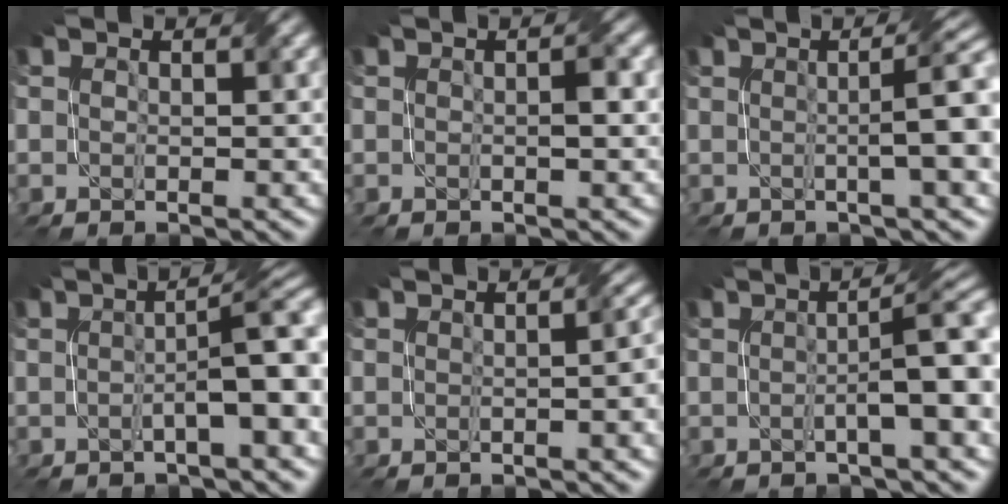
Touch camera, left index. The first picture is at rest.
{"total": 1.1, "force": [0.0, 0.1, 1.1], "torque": [-0.019, 0.003, 0.000]}
{"total": 7.0, "force": [0.6, 1.5, 6.8], "torque": [-0.077, 0.015, 0.006]}
{"total": 6.4, "force": [-0.1, 1.1, 6.3], "torque": [-0.078, 0.014, -0.005]}
{"total": 3.8, "force": [0.1, 1.4, 3.5], "torque": [-0.020, 0.013, 0.002]}
{"total": 6.9, "force": [0.2, 1.3, 6.8], "torque": [-0.083, 0.015, -0.002]}